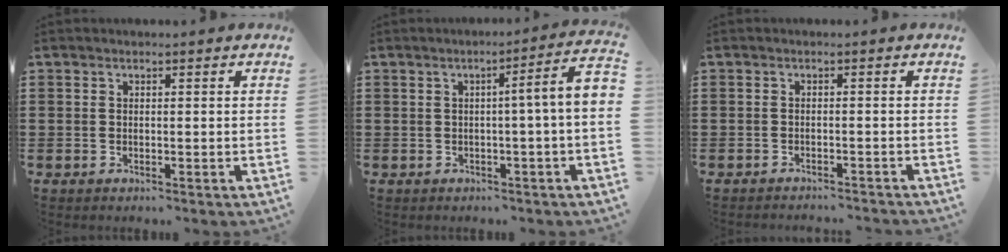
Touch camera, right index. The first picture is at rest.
{"total": 4.9, "force": [-0.5, -0.3, 4.9], "torque": [-0.080, -0.012, -0.012]}
{"total": 1.2, "force": [-1.1, -0.2, 0.1], "torque": [-0.004, 0.003, -0.023]}